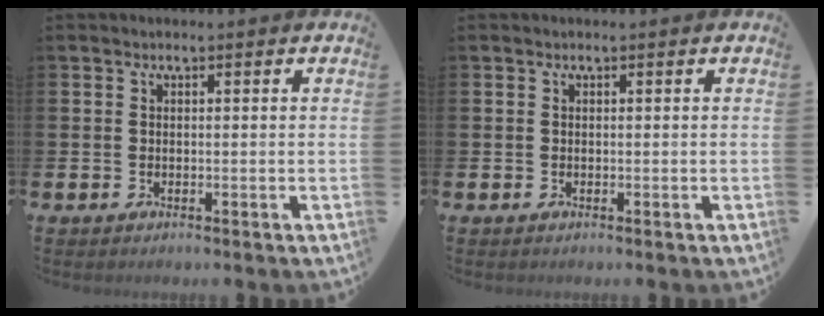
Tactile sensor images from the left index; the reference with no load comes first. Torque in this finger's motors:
{"motor_torque": [0.00, 0.00, 0.01, 0.00]}